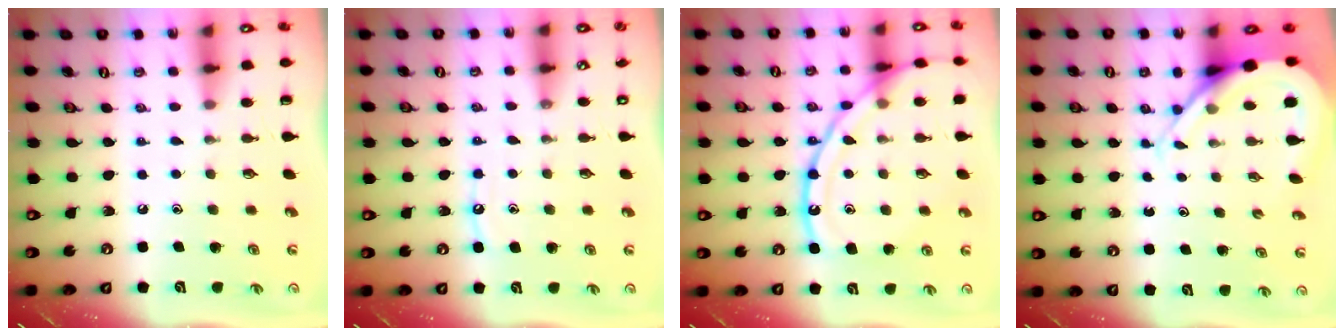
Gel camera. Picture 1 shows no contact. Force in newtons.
{"total": 5.7, "press": 5.6, "slide": 0.6}
{"total": 17.3, "press": 17.3, "slide": 1.5}
{"total": 8.7, "press": 8.6, "slide": 0.7}